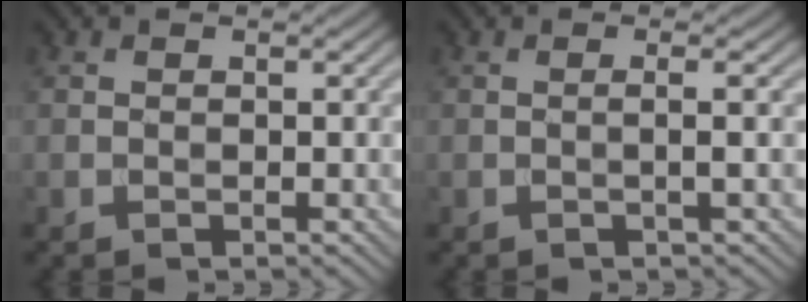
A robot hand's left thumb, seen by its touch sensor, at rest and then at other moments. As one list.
[{"total": 1.6, "force": [0.0, 0.2, 1.6], "torque": [-0.027, 0.006, -0.007]}]